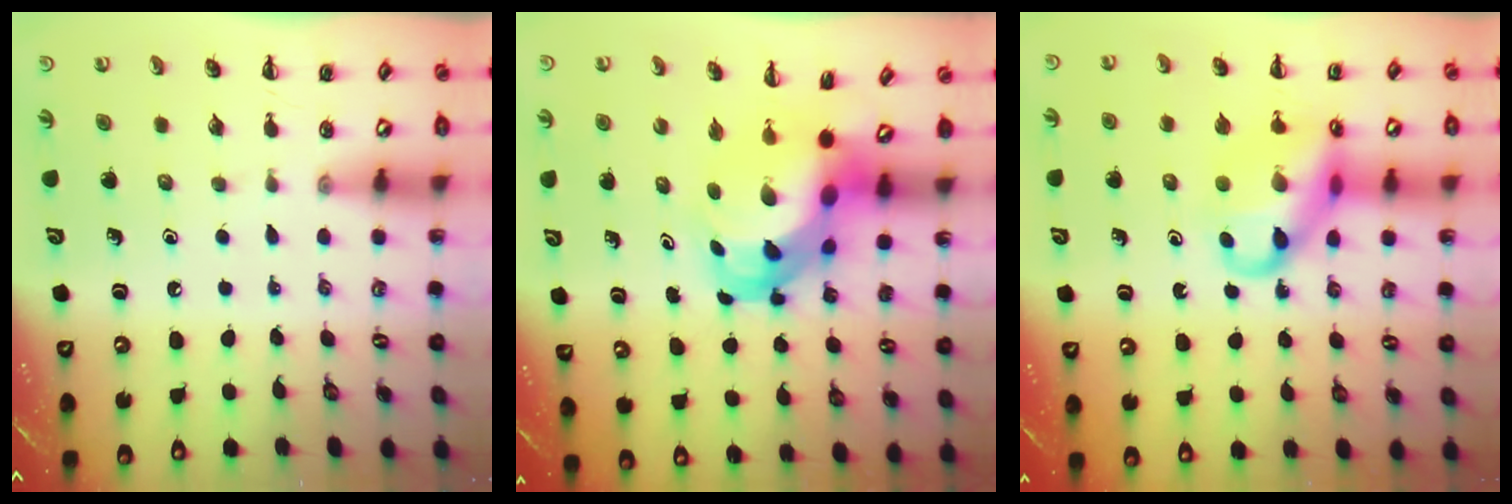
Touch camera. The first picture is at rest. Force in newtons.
{"total": 6.2, "press": 6.0, "slide": 1.7}
{"total": 15.5, "press": 15.3, "slide": 2.3}